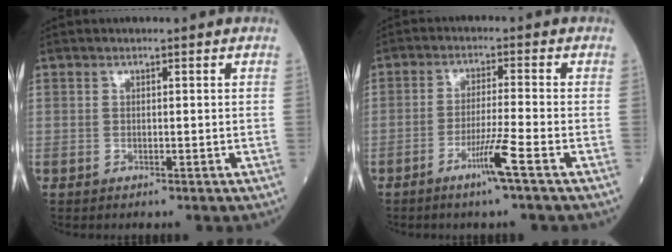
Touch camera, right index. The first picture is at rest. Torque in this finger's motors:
{"motor_torque": [0.52, -0.21, 0.43, 0.11]}